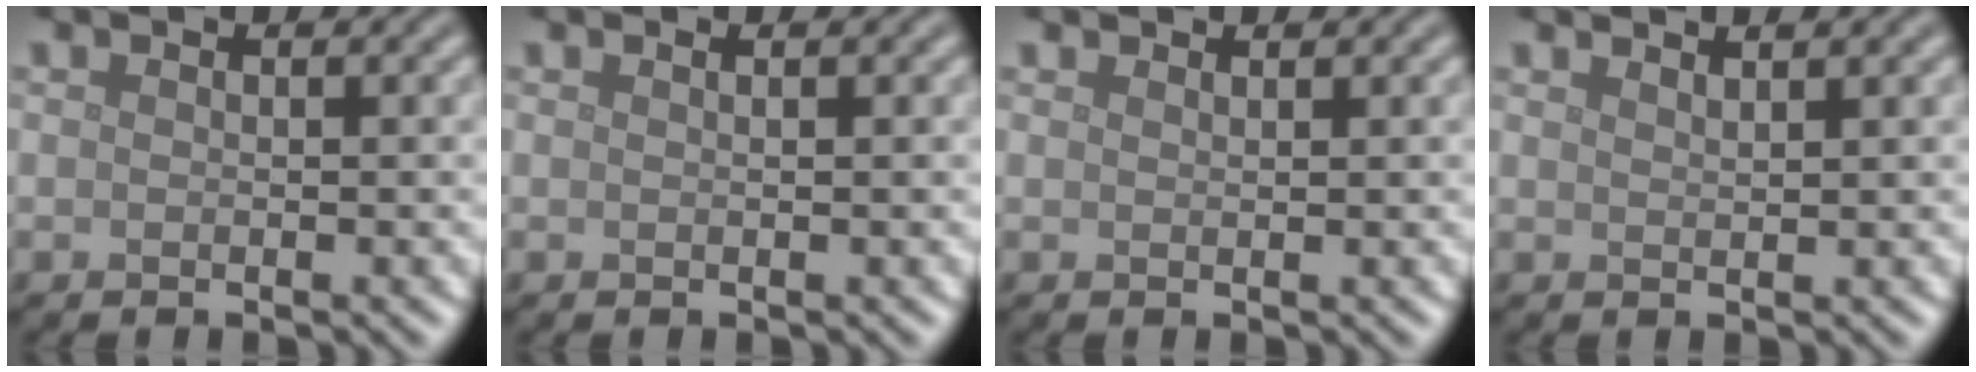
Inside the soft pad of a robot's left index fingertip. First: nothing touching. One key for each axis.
{"total": 0.8, "fx": 0.4, "fy": 0.3, "fz": 0.7, "tx": -0.006, "ty": 0.003, "tz": 0.002}
{"total": 0.9, "fx": 0.9, "fy": 0.1, "fz": 0.1, "tx": -0.005, "ty": -0.004, "tz": 0.011}
{"total": 2.0, "fx": 1.6, "fy": 0.5, "fz": 0.9, "tx": 0.003, "ty": 0.006, "tz": 0.010}